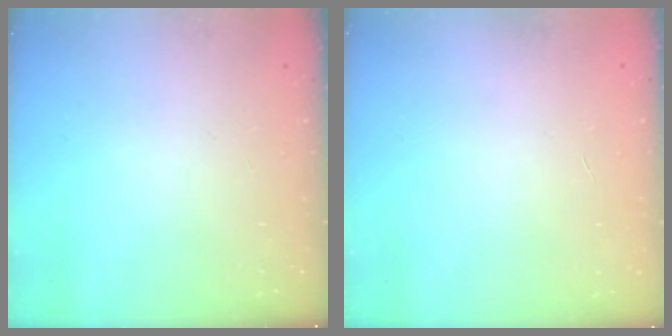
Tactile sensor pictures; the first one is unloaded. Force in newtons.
{"total": 0.0}